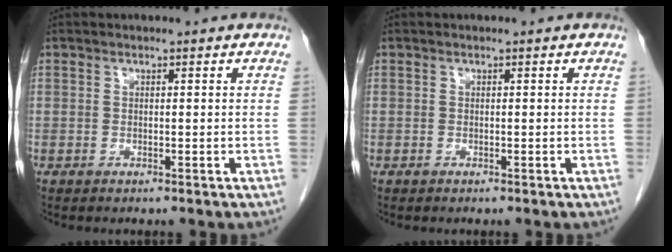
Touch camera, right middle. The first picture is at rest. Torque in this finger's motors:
{"motor_torque": [-0.29, 0.14, -0.04, -0.01]}